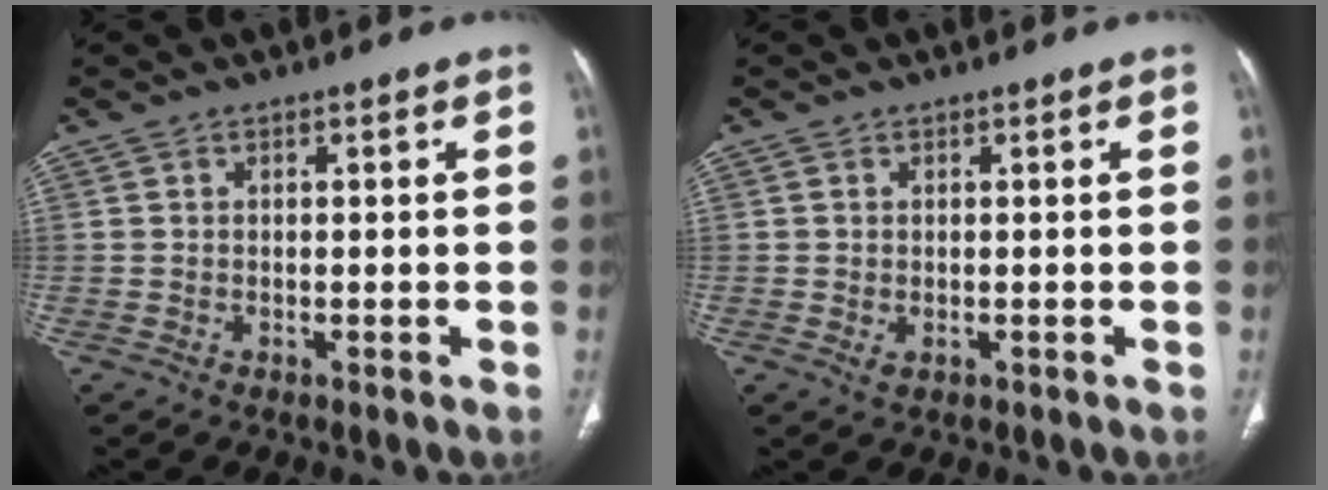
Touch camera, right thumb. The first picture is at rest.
{"total": 1.0, "force": [-0.2, 0.7, 0.7], "torque": [-0.015, -0.002, 0.002]}